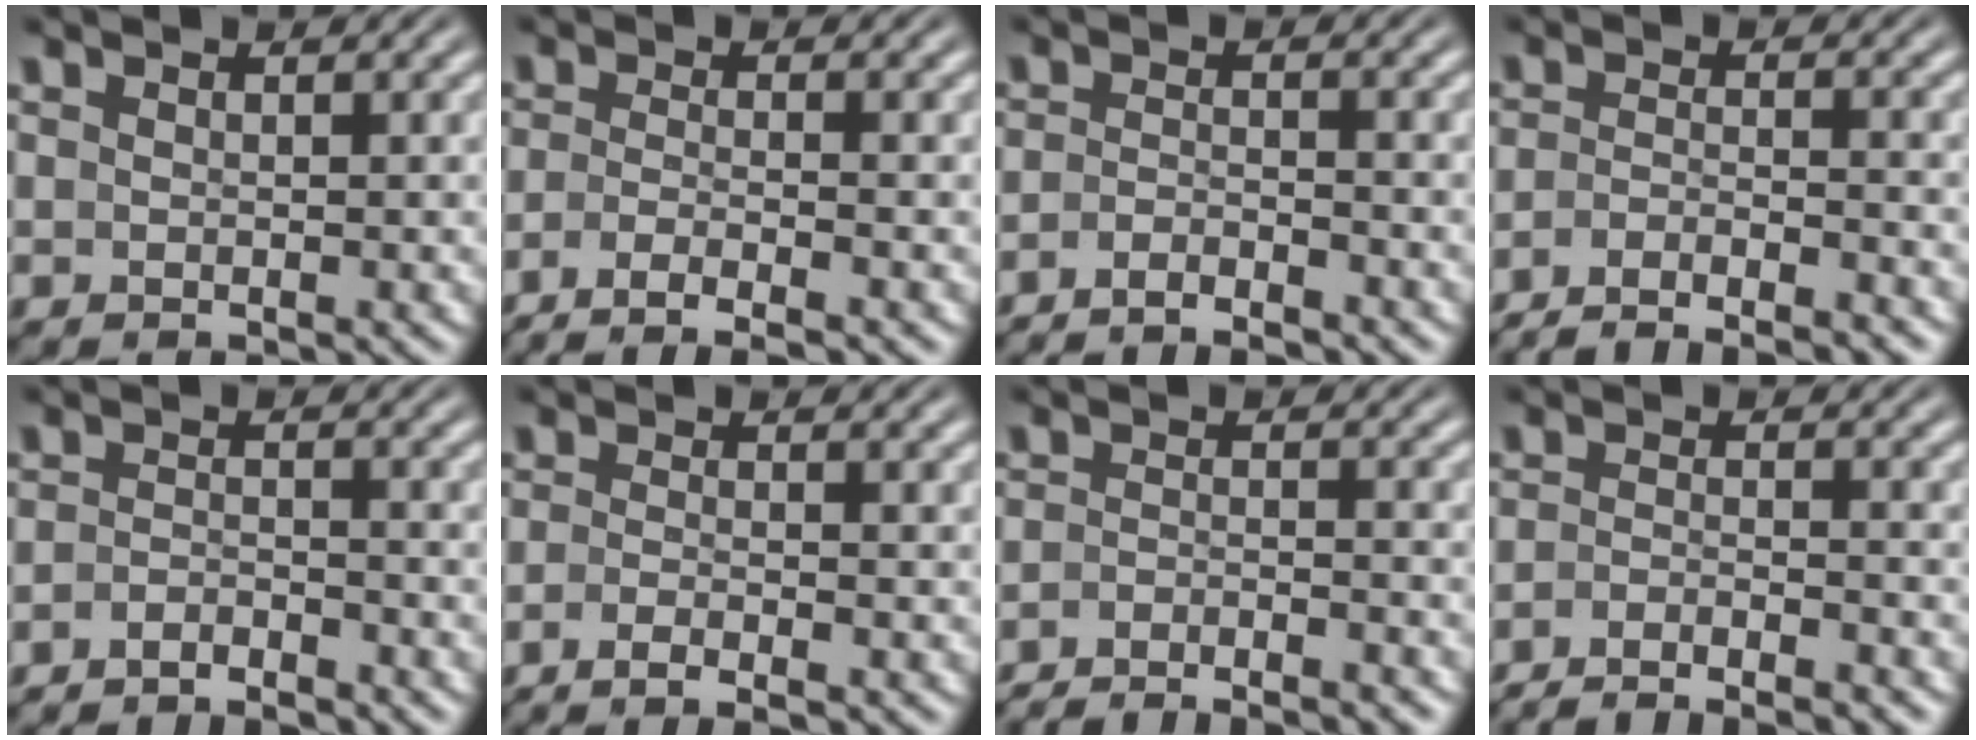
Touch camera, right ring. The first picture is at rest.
{"total": 6.0, "force": [-4.8, 1.4, 3.2], "torque": [-0.059, -0.025, -0.063]}
{"total": 3.4, "force": [-3.2, 0.5, 1.0], "torque": [-0.021, -0.010, -0.050]}
{"total": 7.9, "force": [-7.1, 2.3, 2.5], "torque": [-0.036, -0.023, -0.105]}
{"total": 3.5, "force": [-3.4, 0.6, 0.5], "torque": [-0.010, -0.012, -0.054]}
{"total": 3.6, "force": [-2.9, 0.4, 2.0], "torque": [-0.039, -0.009, -0.043]}
{"total": 6.7, "force": [-6.3, 1.6, 1.5], "torque": [-0.014, -0.015, -0.095]}
{"total": 6.9, "force": [-6.4, 1.6, 2.0], "torque": [-0.027, -0.019, -0.093]}